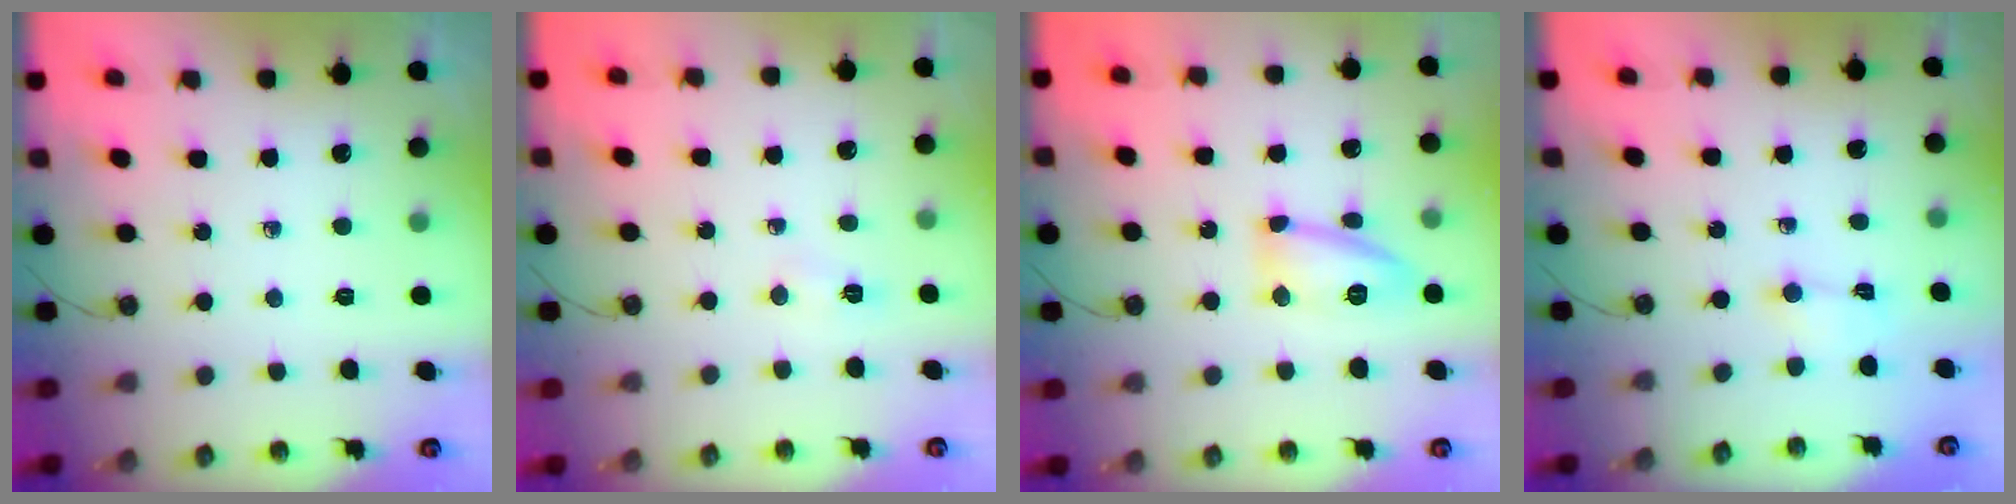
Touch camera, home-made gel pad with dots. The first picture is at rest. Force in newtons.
{"total": 2.5, "press": 2.4, "slide": 0.4}
{"total": 12.4, "press": 12.4, "slide": 0.9}
{"total": 1.2, "press": 1.0, "slide": 0.6}